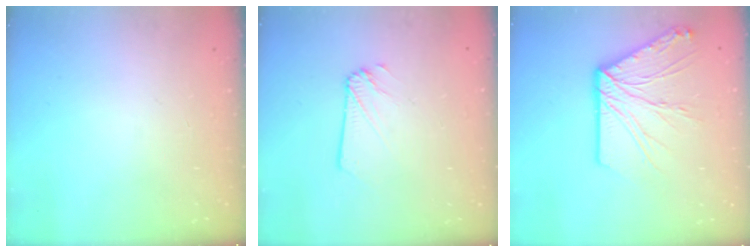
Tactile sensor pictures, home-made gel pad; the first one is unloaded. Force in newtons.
{"total": 2.3, "press": 2.3, "slide": 0.2}
{"total": 16.4, "press": 16.4, "slide": 1.2}